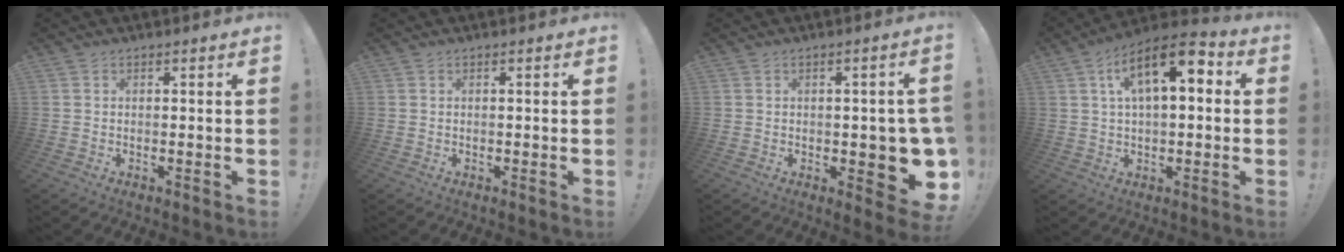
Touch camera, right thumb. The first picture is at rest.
{"total": 0.0}
{"total": 9.1, "force": [-2.1, 4.0, 7.9], "torque": [-0.077, 0.000, -0.025]}
{"total": 13.9, "force": [4.4, 6.1, 11.6], "torque": [-0.178, -0.006, 0.073]}